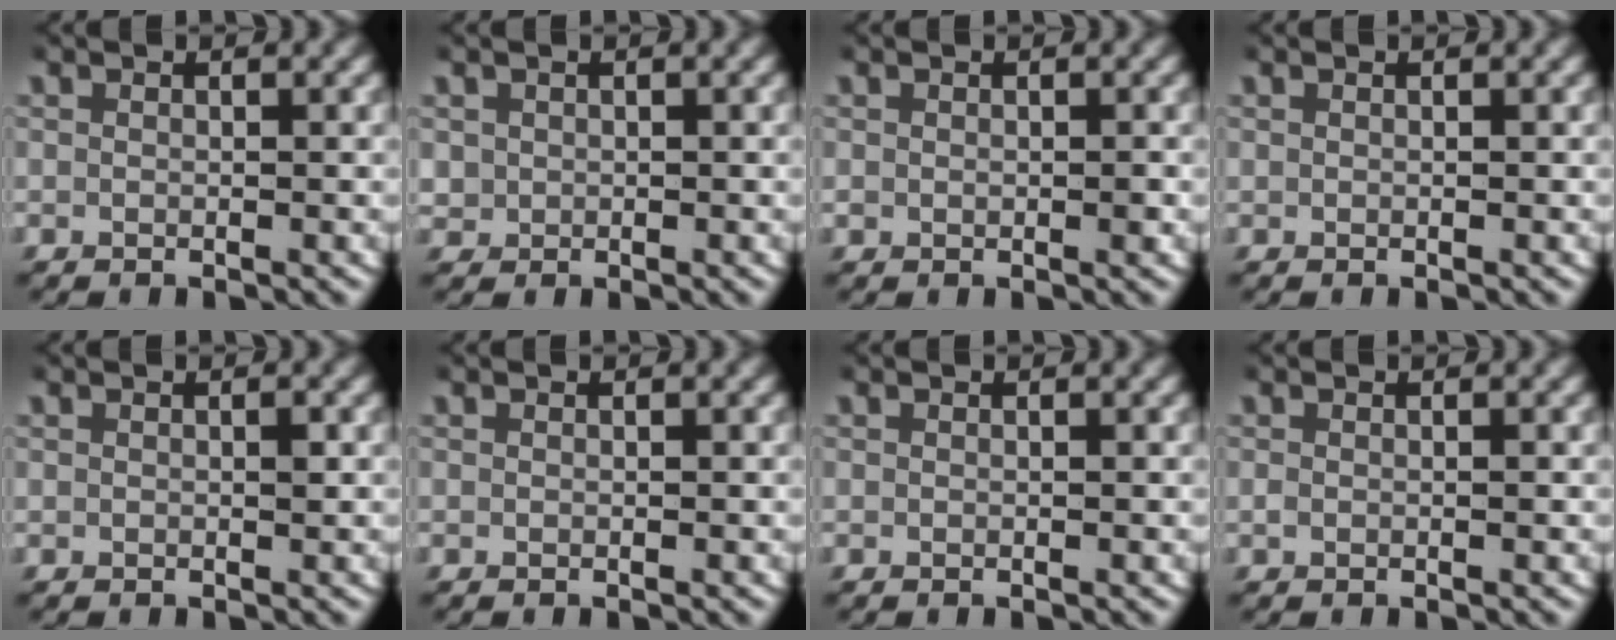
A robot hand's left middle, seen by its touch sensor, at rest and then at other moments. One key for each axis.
{"total": 1.9, "fx": 0.2, "fy": 1.8, "fz": 0.5, "tx": -0.023, "ty": -0.008, "tz": 0.007}
{"total": 0.8, "fx": 0.0, "fy": 0.7, "fz": 0.4, "tx": -0.010, "ty": 0.000, "tz": 0.001}
{"total": 0.0}
{"total": 0.5, "fx": 0.1, "fy": 0.3, "fz": 0.5, "tx": -0.005, "ty": 0.002, "tz": 0.002}
{"total": 0.0}
{"total": 0.0}
{"total": 0.5, "fx": -0.2, "fy": 0.3, "fz": 0.4, "tx": -0.008, "ty": 0.001, "tz": -0.002}